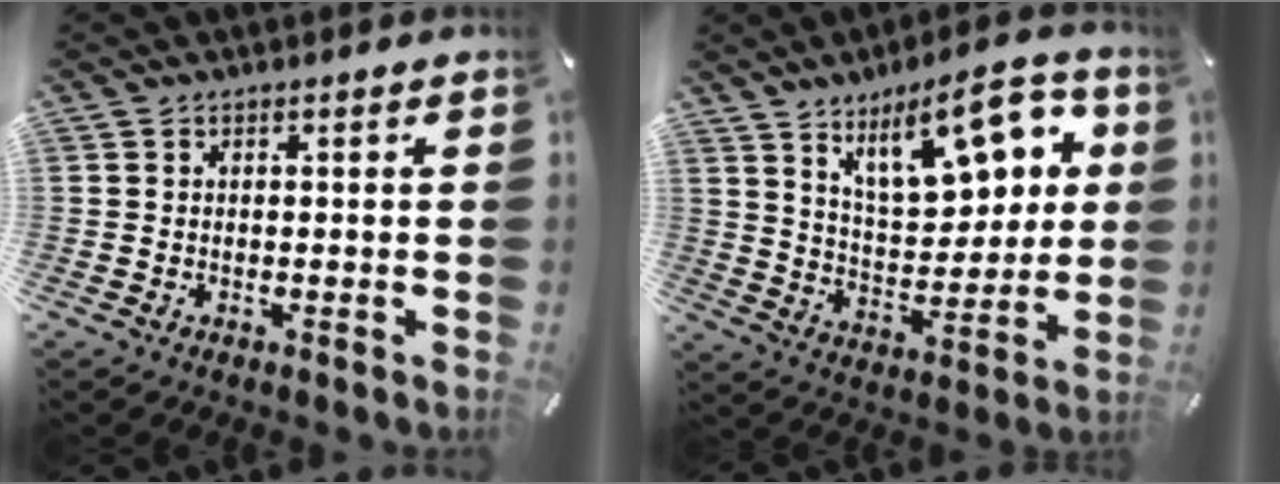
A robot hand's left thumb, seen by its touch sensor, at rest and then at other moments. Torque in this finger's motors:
{"motor_torque": [0.78, 1.15, 1.46, -1.31, 0.20]}